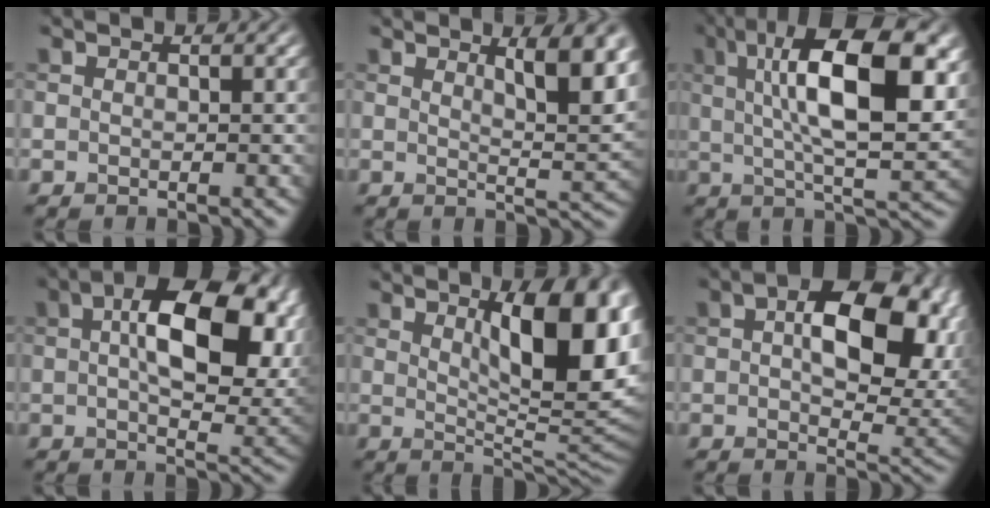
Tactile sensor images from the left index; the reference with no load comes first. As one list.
[{"total": 5.7, "force": [2.8, 1.6, 4.7], "torque": [-0.056, -0.007, 0.043]}, {"total": 14.1, "force": [3.9, 4.8, 12.7], "torque": [-0.194, 0.006, 0.057]}, {"total": 13.2, "force": [3.0, 6.6, 11.1], "torque": [-0.169, 0.003, 0.051]}, {"total": 11.3, "force": [3.5, 3.8, 10.0], "torque": [-0.127, -0.003, 0.059]}, {"total": 11.9, "force": [2.3, 6.6, 9.6], "torque": [-0.133, -0.001, 0.037]}]